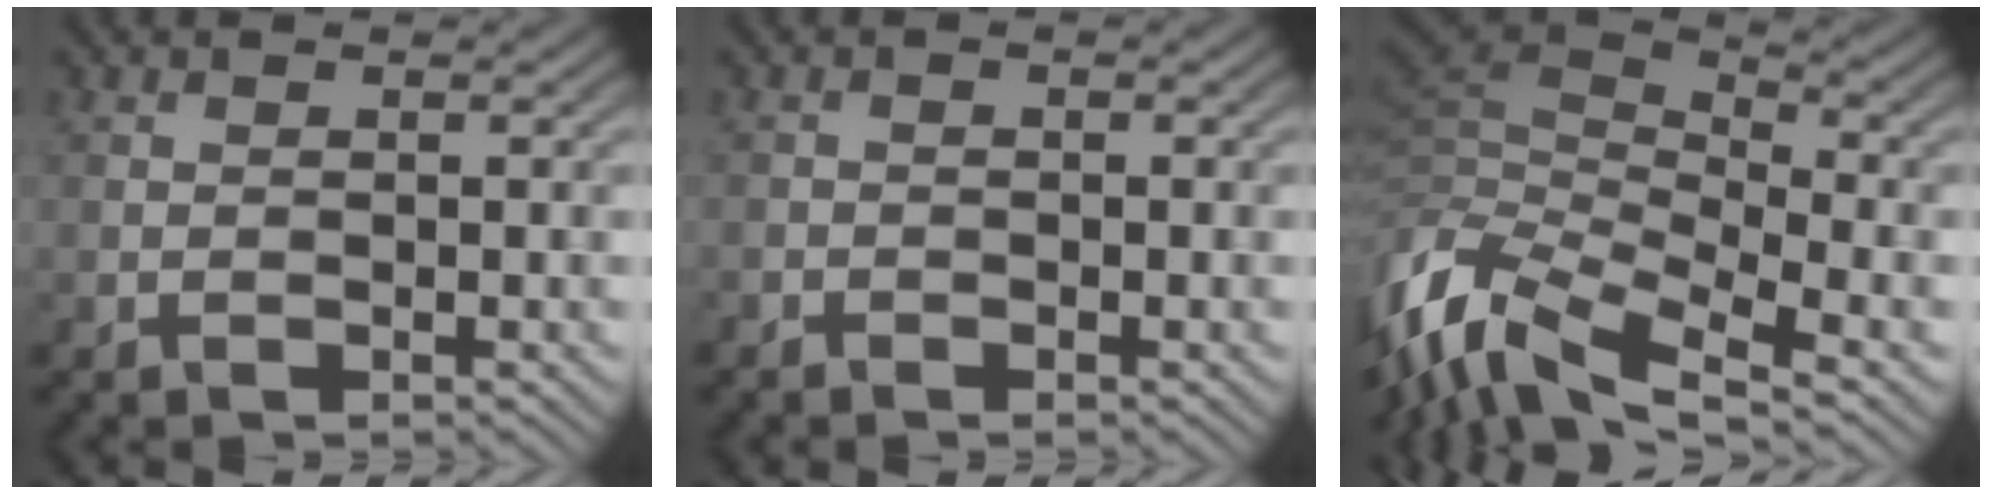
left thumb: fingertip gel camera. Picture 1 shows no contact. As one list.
[{"total": 0.9, "force": [-0.8, 0.5, 0.1], "torque": [-0.003, -0.002, -0.018]}, {"total": 12.9, "force": [-5.4, 5.6, 10.3], "torque": [-0.260, -0.004, -0.105]}]